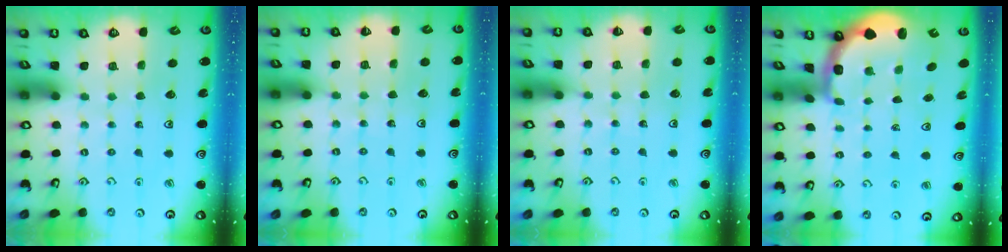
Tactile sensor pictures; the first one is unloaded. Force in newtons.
{"total": 3.0, "press": 3.0, "slide": 0.2}
{"total": 2.9, "press": 2.9, "slide": 0.4}
{"total": 2.2, "press": 2.0, "slide": 0.8}